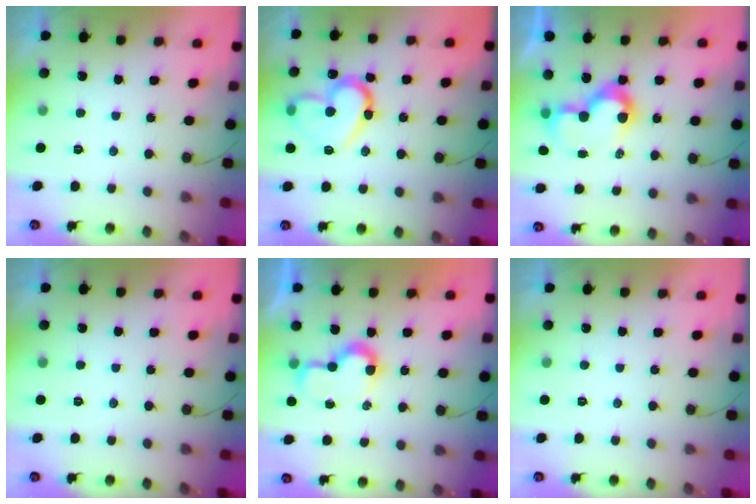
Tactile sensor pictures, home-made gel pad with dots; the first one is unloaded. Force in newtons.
{"total": 16.5, "press": 16.4, "slide": 1.6}
{"total": 10.0, "press": 10.0, "slide": 0.6}
{"total": 0.0}
{"total": 7.9, "press": 7.8, "slide": 0.3}
{"total": 1.7, "press": 1.7, "slide": 0.1}